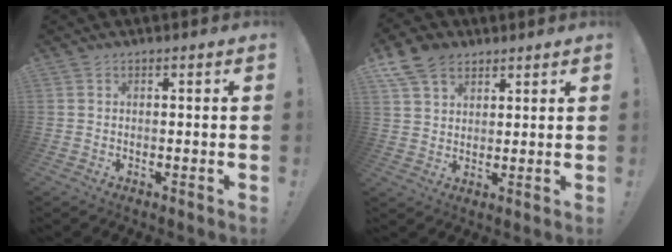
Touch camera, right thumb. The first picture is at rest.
{"total": 9.7, "force": [5.9, 6.5, 4.2], "torque": [-0.074, -0.023, 0.120]}